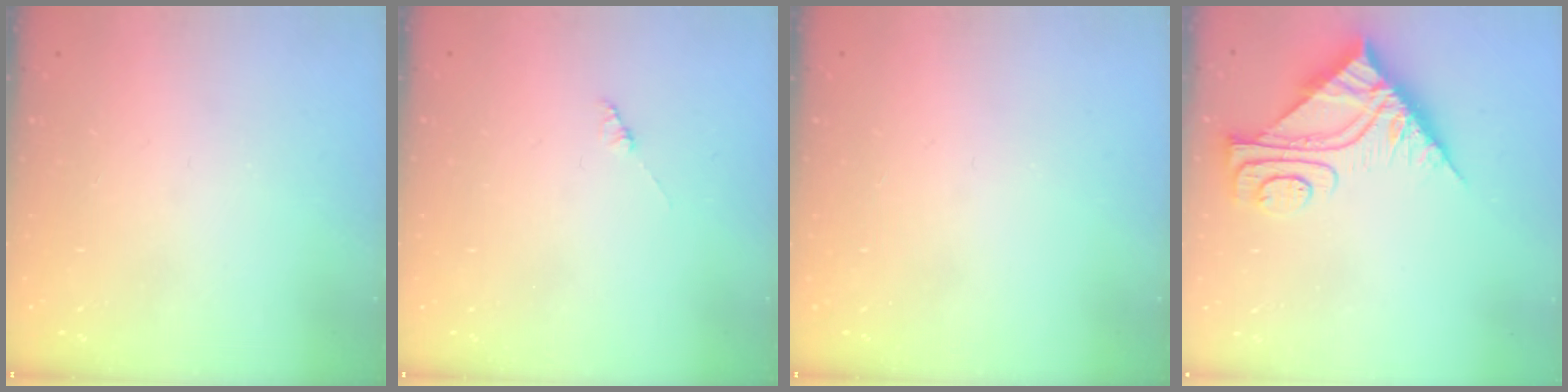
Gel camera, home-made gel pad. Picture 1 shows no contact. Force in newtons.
{"total": 0.9, "press": 0.8, "slide": 0.2}
{"total": 0.0}
{"total": 11.3, "press": 11.2, "slide": 1.2}